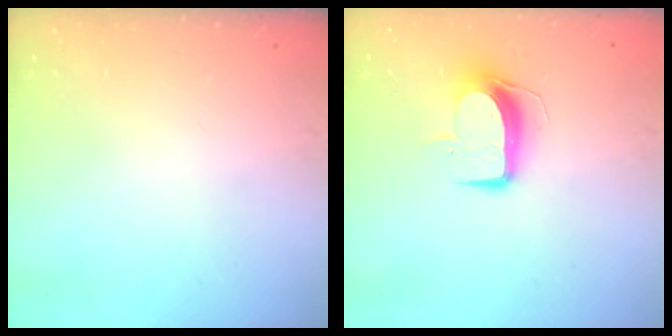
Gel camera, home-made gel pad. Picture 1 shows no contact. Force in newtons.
{"total": 9.5, "press": 9.5, "slide": 0.8}